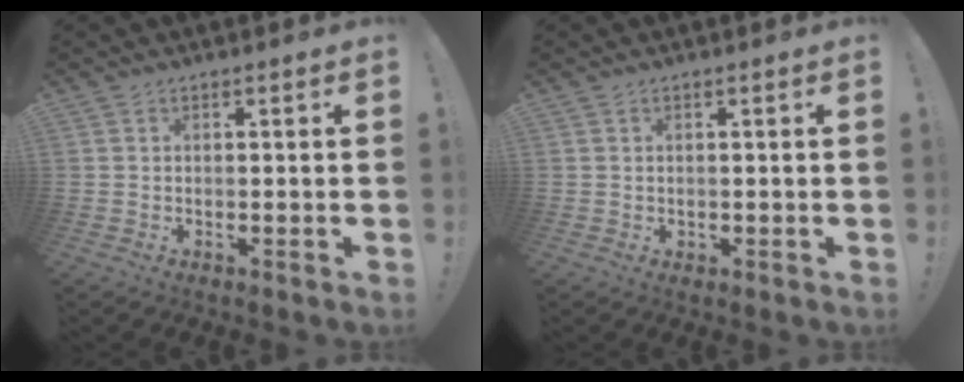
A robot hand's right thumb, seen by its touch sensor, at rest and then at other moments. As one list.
[{"total": 0.5, "force": [0.2, 0.5, 0.1], "torque": [-0.001, 0.002, 0.002]}]